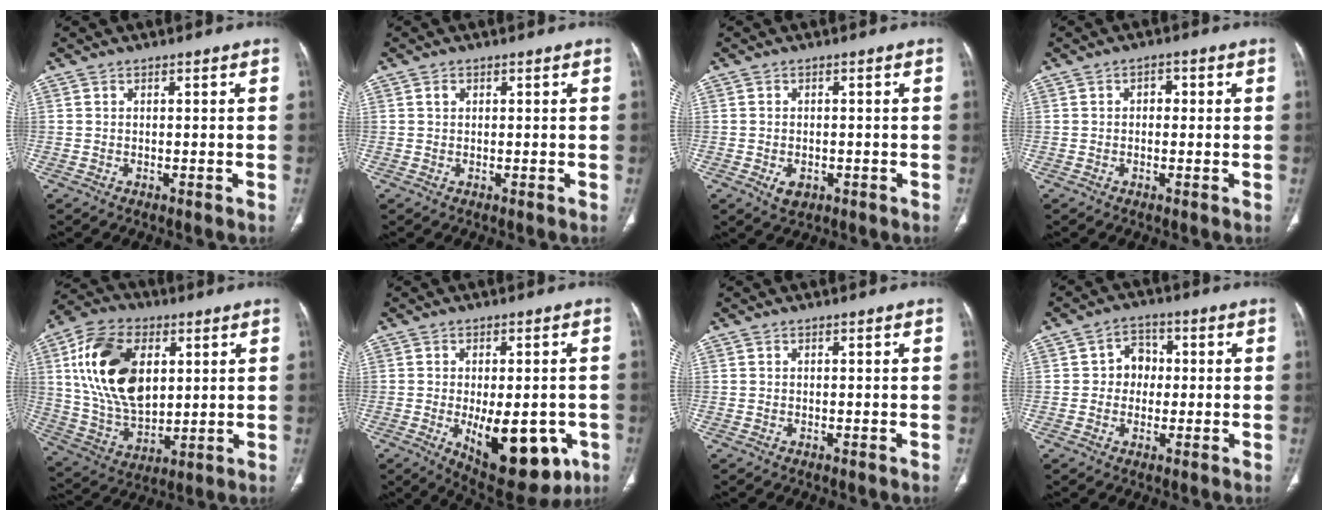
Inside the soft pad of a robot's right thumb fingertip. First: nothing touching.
{"total": 0.9, "force": [0.3, 0.7, 0.5], "torque": [-0.008, 0.003, 0.006]}
{"total": 3.1, "force": [-1.1, 2.1, 2.0], "torque": [-0.028, 0.001, -0.011]}
{"total": 2.1, "force": [0.2, 1.5, 1.4], "torque": [-0.009, 0.007, -0.002]}
{"total": 20.2, "force": [5.2, 12.5, 15.0], "torque": [-0.251, -0.008, 0.101]}
{"total": 16.8, "force": [-5.0, 8.1, 13.8], "torque": [-0.166, -0.008, -0.045]}
{"total": 0.0}
{"total": 5.3, "force": [0.2, 4.7, 2.6], "torque": [-0.008, 0.013, -0.006]}